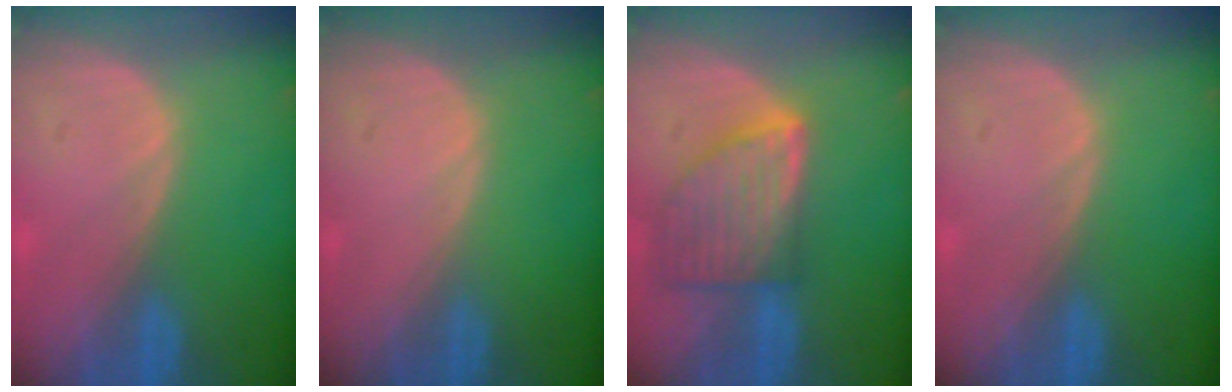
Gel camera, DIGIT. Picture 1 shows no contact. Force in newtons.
{"total": 0.0}
{"total": 8.2, "press": 7.4, "slide": 3.5}
{"total": 0.0}